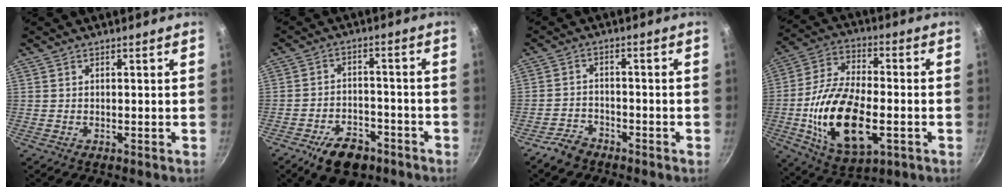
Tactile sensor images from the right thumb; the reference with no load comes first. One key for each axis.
{"total": 10.2, "fx": -6.4, "fy": 5.7, "fz": 5.5, "tx": -0.068, "ty": 0.046, "tz": -0.099}
{"total": 4.7, "fx": -3.6, "fy": 2.6, "fz": 1.4, "tx": -0.021, "ty": 0.039, "tz": -0.065}
{"total": 20.3, "fx": -4.3, "fy": 10.3, "fz": 16.9, "tx": -0.309, "ty": 0.017, "tz": -0.076}